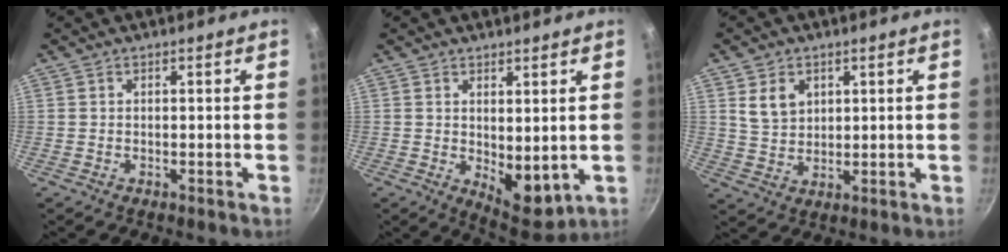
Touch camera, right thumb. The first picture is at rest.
{"total": 7.7, "force": [0.9, 3.8, 6.7], "torque": [-0.076, -0.030, 0.026]}
{"total": 5.9, "force": [2.2, 4.5, 3.1], "torque": [-0.037, -0.009, 0.049]}